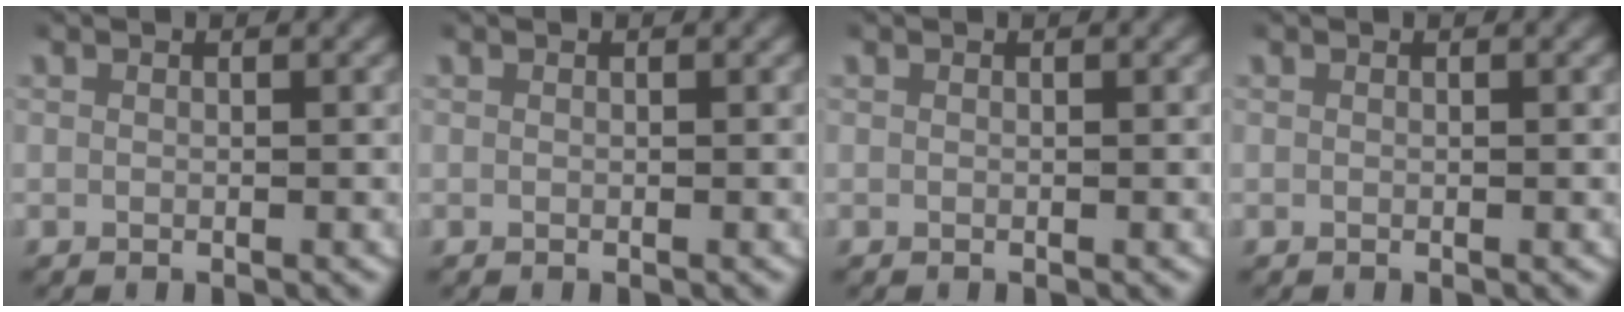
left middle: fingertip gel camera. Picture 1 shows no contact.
{"total": 0.0}
{"total": 0.0}
{"total": 0.0}